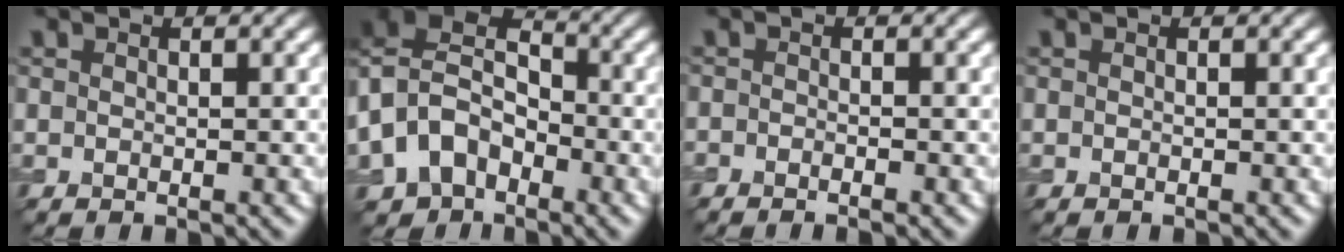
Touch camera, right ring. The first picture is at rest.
{"total": 9.8, "force": [-2.9, 7.4, 5.8], "torque": [-0.111, -0.007, -0.061]}
{"total": 1.1, "force": [-0.9, 0.1, 0.6], "torque": [-0.013, -0.004, -0.017]}
{"total": 0.0}